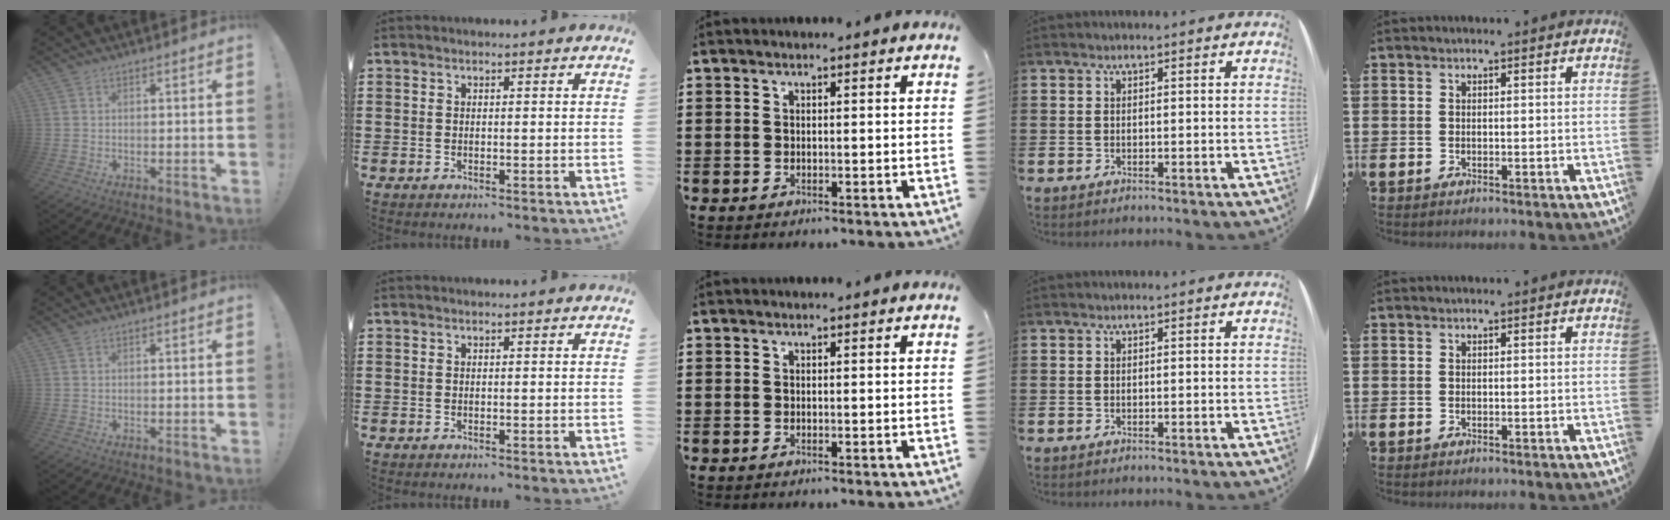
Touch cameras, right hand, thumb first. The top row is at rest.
{}